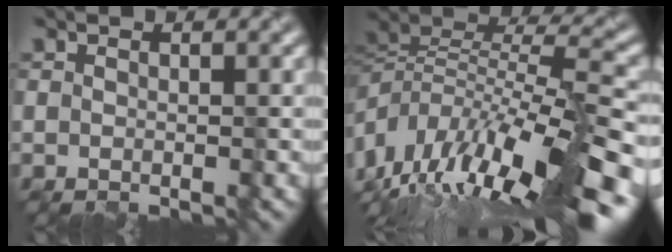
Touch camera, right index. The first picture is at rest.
{"total": 14.4, "force": [-5.3, 3.9, 12.7], "torque": [-0.219, 0.022, -0.085]}